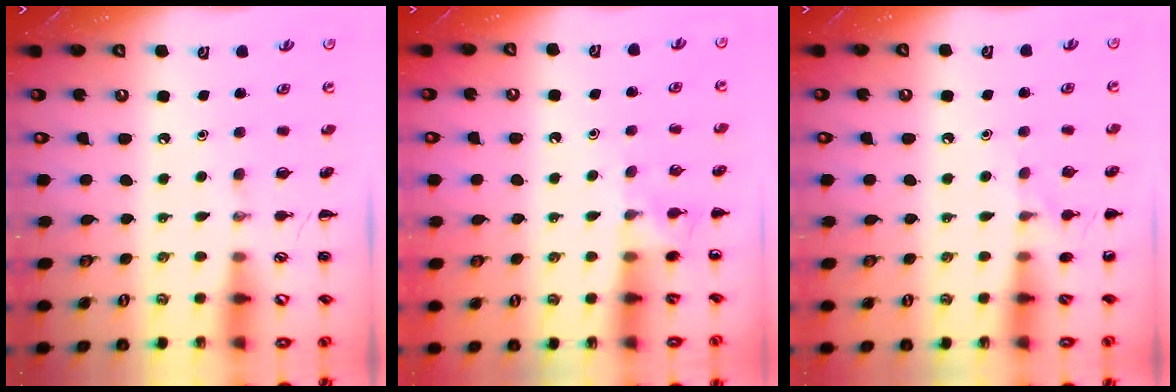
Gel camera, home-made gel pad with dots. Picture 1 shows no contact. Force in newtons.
{"total": 5.9, "press": 5.5, "slide": 2.0}
{"total": 5.5, "press": 5.2, "slide": 1.9}